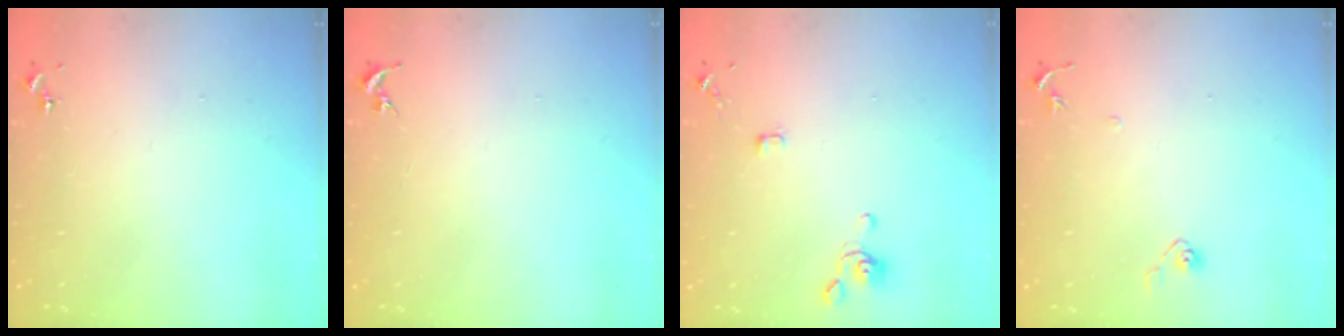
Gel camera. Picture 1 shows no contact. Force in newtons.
{"total": 0.0}
{"total": 4.2, "press": 4.1, "slide": 1.0}
{"total": 4.8, "press": 4.7, "slide": 1.0}